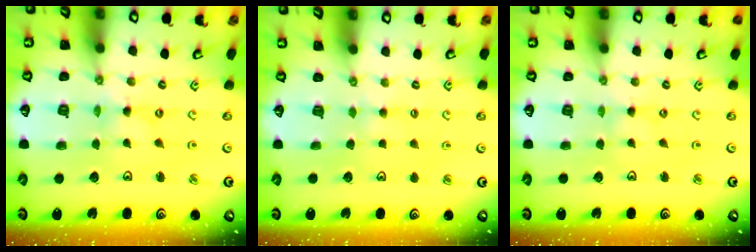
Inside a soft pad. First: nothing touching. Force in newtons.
{"total": 3.0, "press": 3.0, "slide": 0.4}
{"total": 0.0}